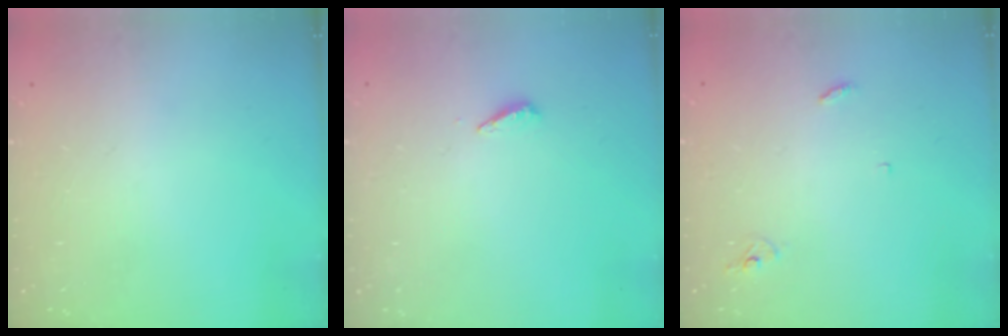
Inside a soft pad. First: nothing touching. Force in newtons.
{"total": 2.9, "press": 2.9, "slide": 0.3}
{"total": 2.9, "press": 2.9, "slide": 0.2}